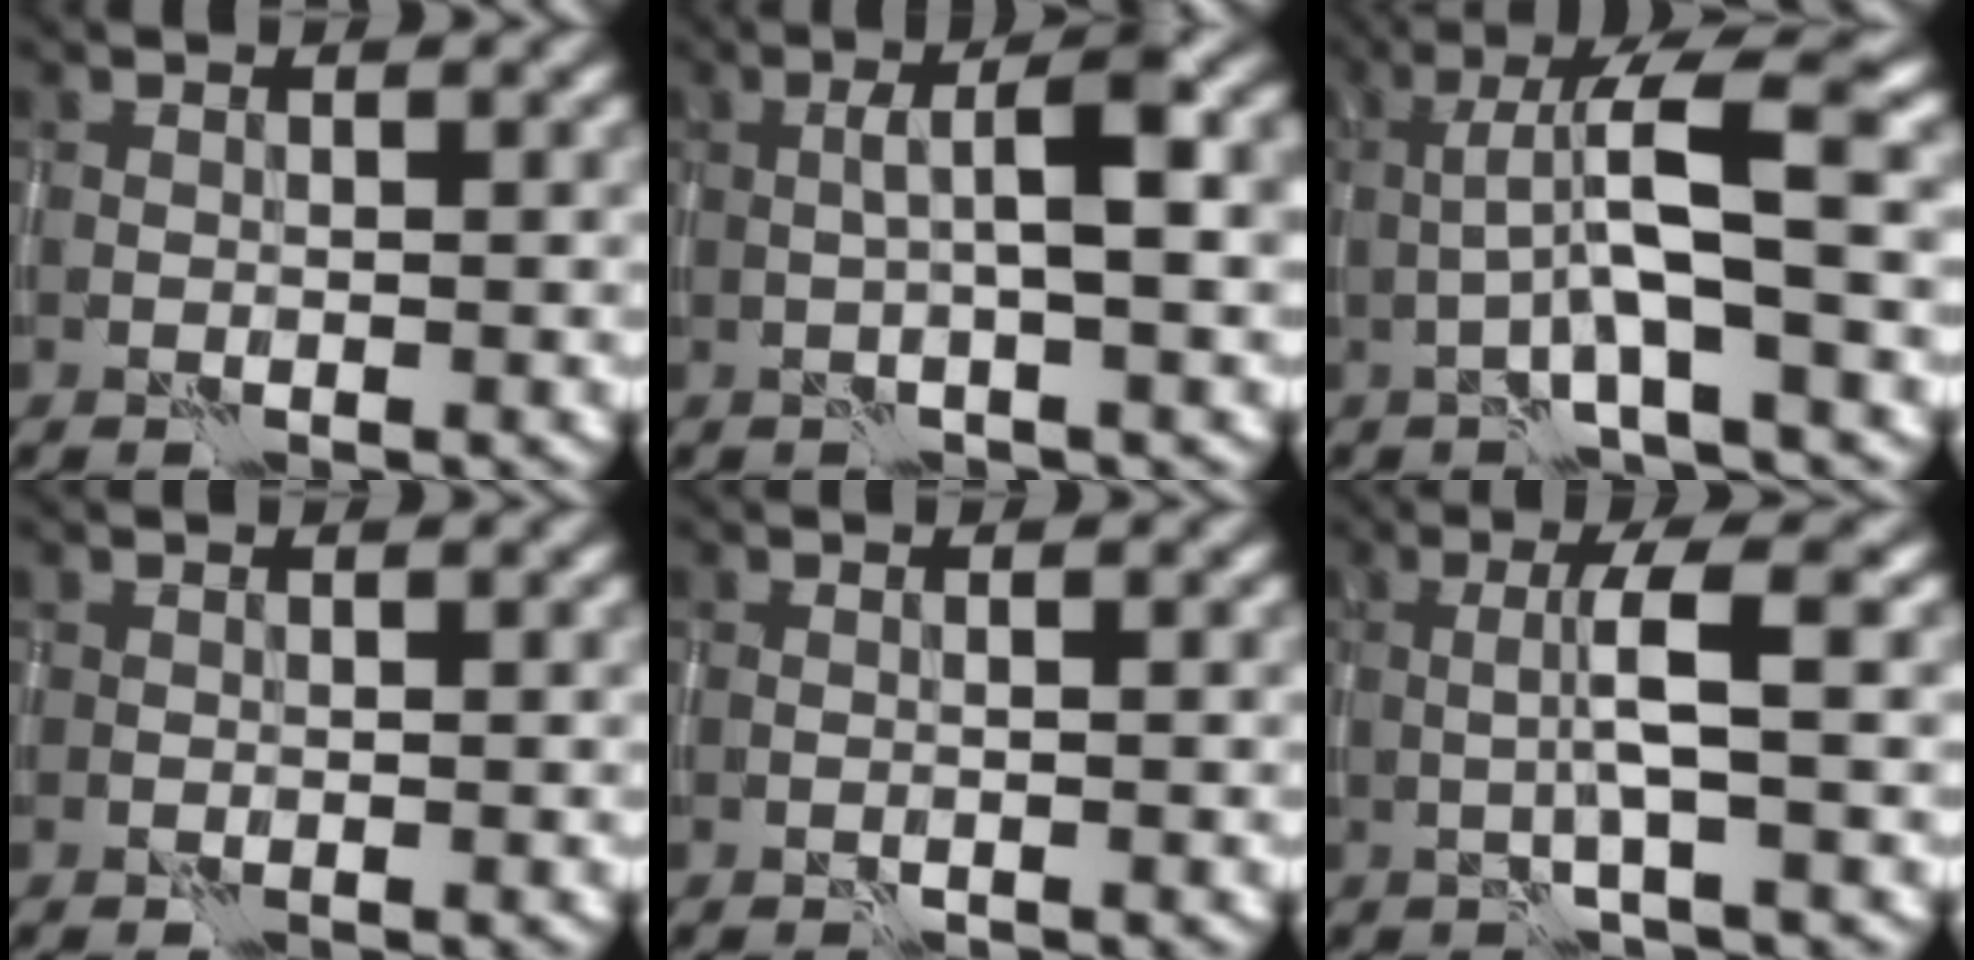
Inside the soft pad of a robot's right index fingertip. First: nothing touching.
{"total": 5.5, "force": [0.2, 1.0, 5.4], "torque": [-0.089, 0.014, 0.000]}
{"total": 6.4, "force": [-0.7, 0.9, 6.3], "torque": [-0.111, 0.018, -0.013]}
{"total": 0.0}
{"total": 0.6, "force": [-0.1, 0.1, 0.6], "torque": [-0.008, 0.002, -0.005]}
{"total": 3.5, "force": [-0.1, 0.3, 3.5], "torque": [-0.063, 0.005, -0.004]}